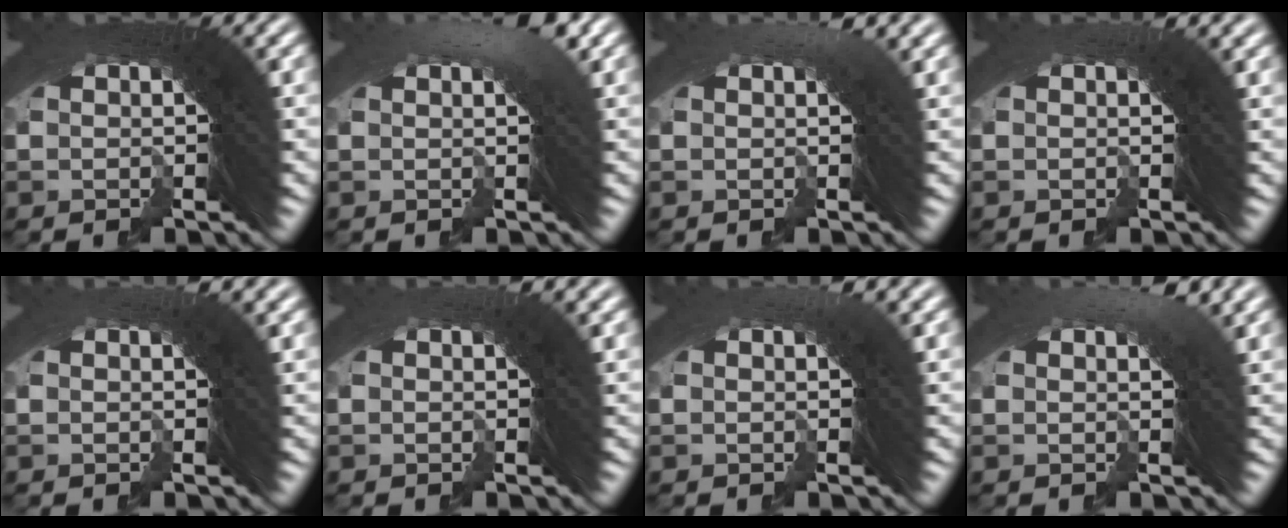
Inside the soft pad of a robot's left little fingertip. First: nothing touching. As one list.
[{"total": 3.0, "force": [1.5, 0.8, 2.4], "torque": [-0.017, 0.023, 0.012]}, {"total": 2.2, "force": [1.4, 0.6, 1.6], "torque": [-0.012, 0.015, 0.012]}, {"total": 1.2, "force": [0.8, 0.1, 0.9], "torque": [-0.008, 0.006, 0.007]}, {"total": 1.9, "force": [1.2, 0.2, 1.4], "torque": [-0.012, 0.009, 0.014]}, {"total": 1.6, "force": [1.0, 0.2, 1.2], "torque": [-0.009, 0.007, 0.011]}, {"total": 1.9, "force": [1.2, 0.4, 1.4], "torque": [-0.010, 0.012, 0.012]}, {"total": 2.8, "force": [1.6, 0.6, 2.1], "torque": [-0.019, 0.013, 0.017]}]